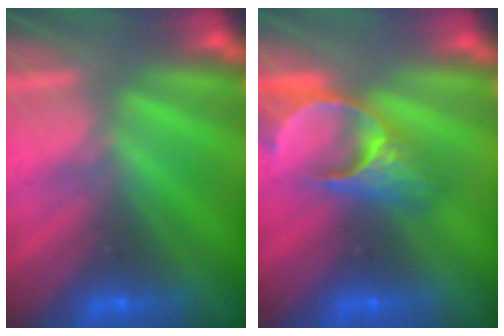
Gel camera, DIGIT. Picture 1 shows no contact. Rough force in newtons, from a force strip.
{"total": 4.8}